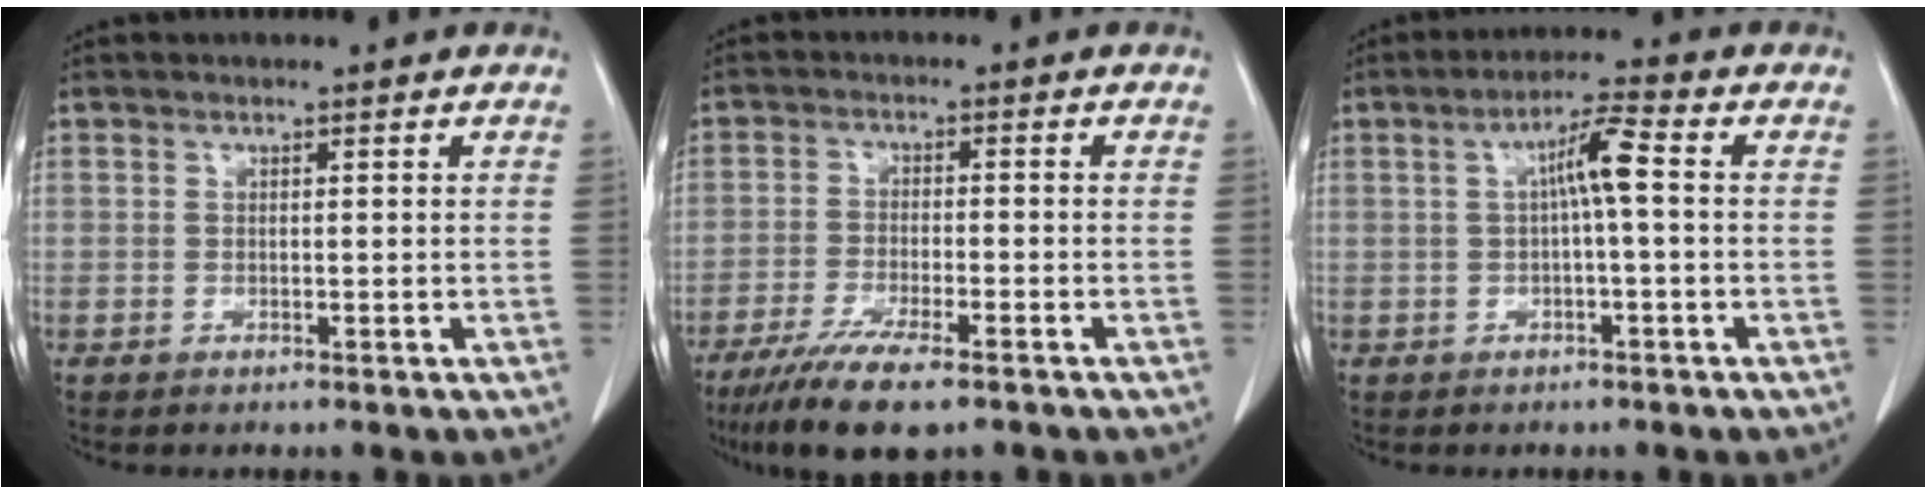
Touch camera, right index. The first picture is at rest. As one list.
[{"total": 9.6, "force": [-6.8, 1.2, 6.7], "torque": [-0.112, -0.022, -0.109]}, {"total": 5.0, "force": [0.4, 0.3, 5.0], "torque": [-0.087, 0.015, 0.007]}]